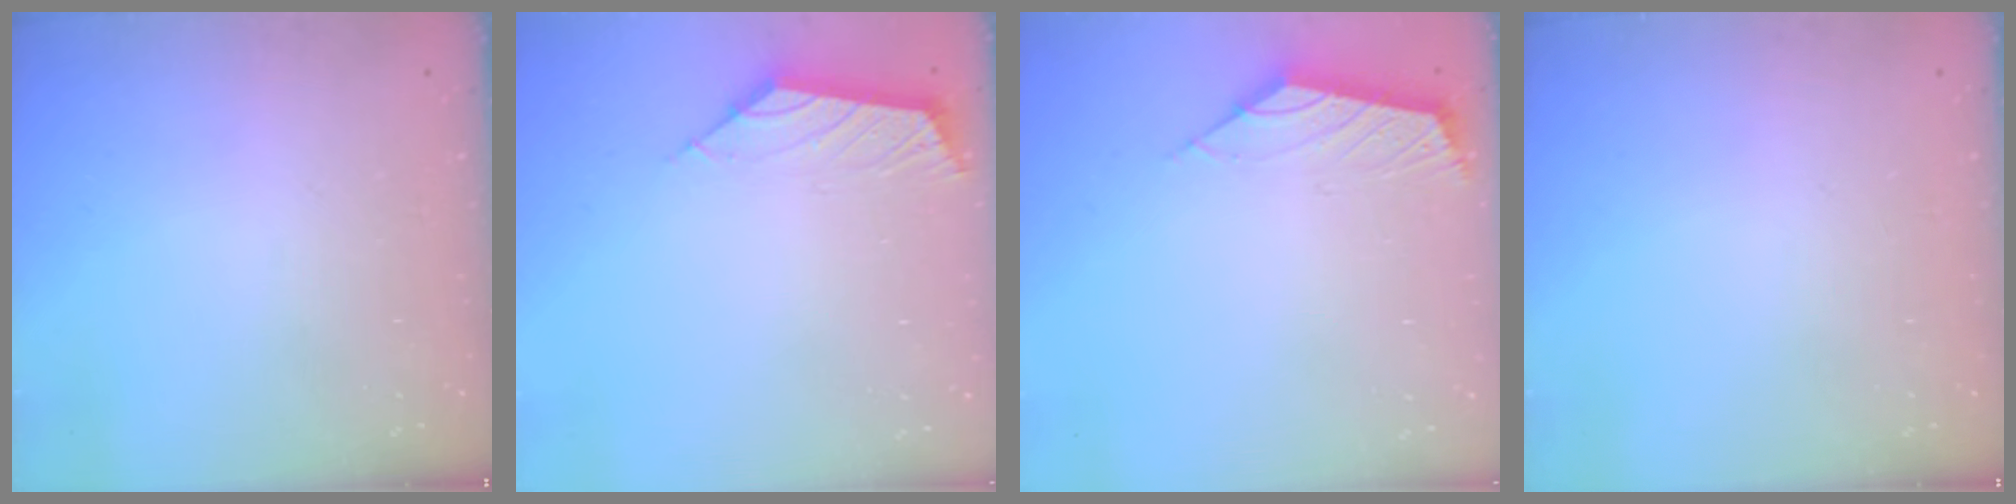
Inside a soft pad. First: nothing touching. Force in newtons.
{"total": 2.8, "press": 2.7, "slide": 0.7}
{"total": 2.6, "press": 2.5, "slide": 0.6}
{"total": 0.0}